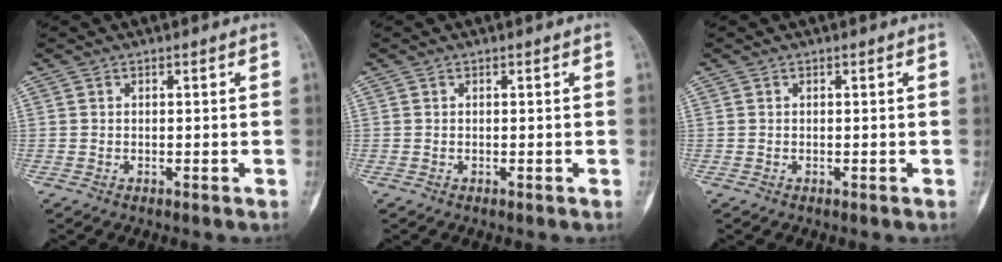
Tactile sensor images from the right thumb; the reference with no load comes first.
{"total": 0.0}
{"total": 0.0}